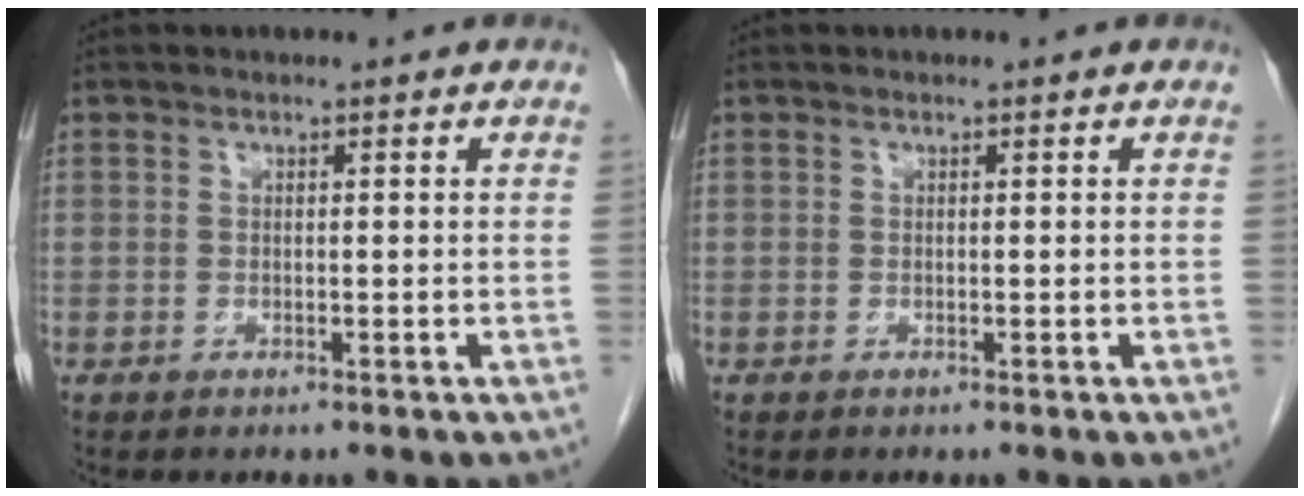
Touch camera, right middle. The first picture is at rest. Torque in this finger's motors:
{"motor_torque": [0.00, 0.00, 0.00, 0.00]}